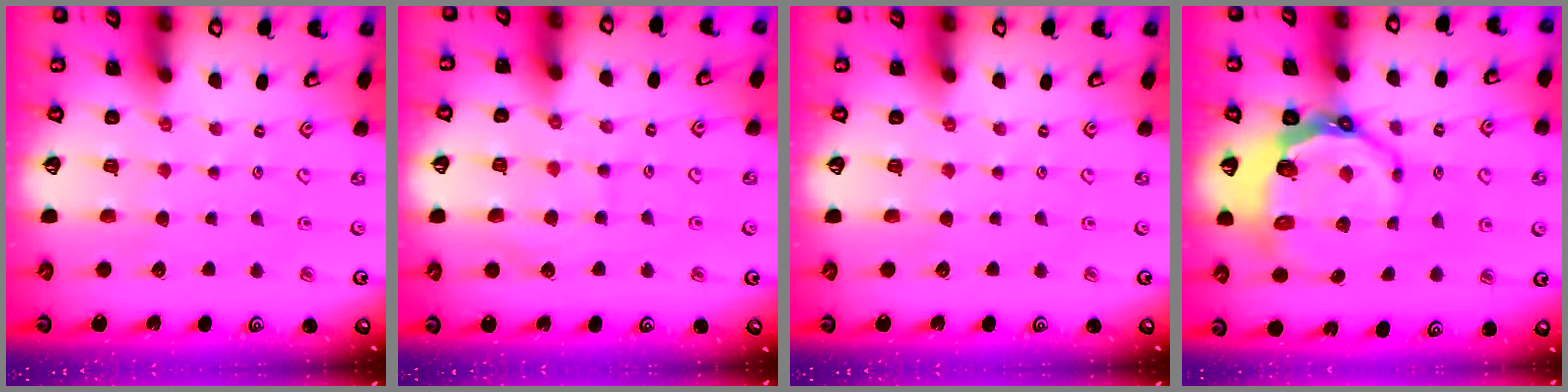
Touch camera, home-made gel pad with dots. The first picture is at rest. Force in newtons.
{"total": 7.0, "press": 6.9, "slide": 0.7}
{"total": 0.0}
{"total": 7.8, "press": 6.9, "slide": 3.7}